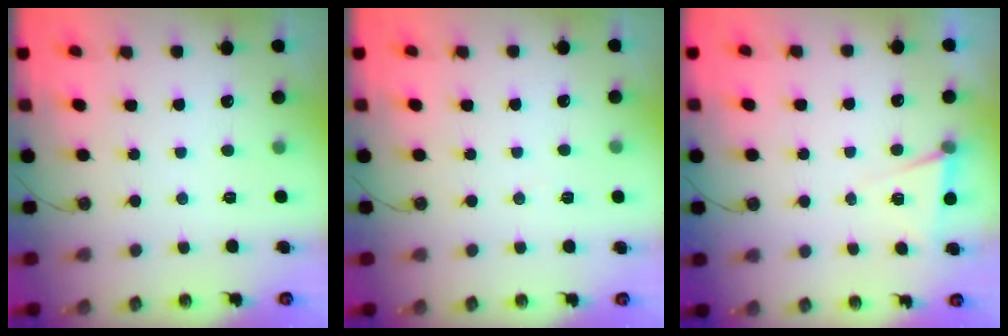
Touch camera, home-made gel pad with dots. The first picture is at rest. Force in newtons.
{"total": 5.2, "press": 2.7, "slide": 4.5}
{"total": 5.8, "press": 3.5, "slide": 4.6}